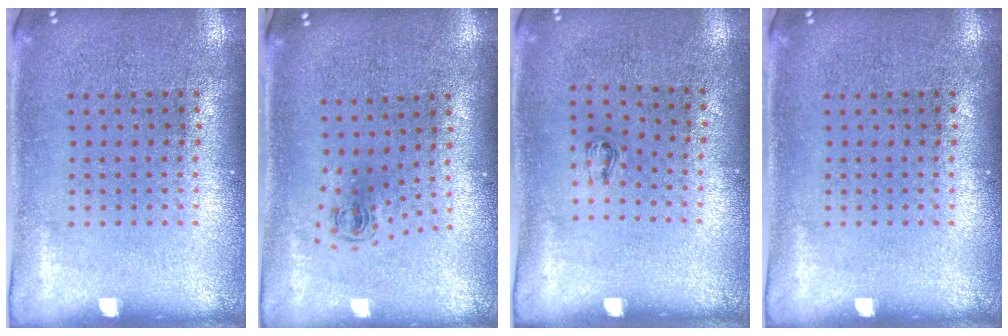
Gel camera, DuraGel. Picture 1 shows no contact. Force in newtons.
{"total": 0.5, "press": 0.4, "slide": 0.4}
{"total": 0.6, "press": 0.2, "slide": 0.5}
{"total": 0.0}